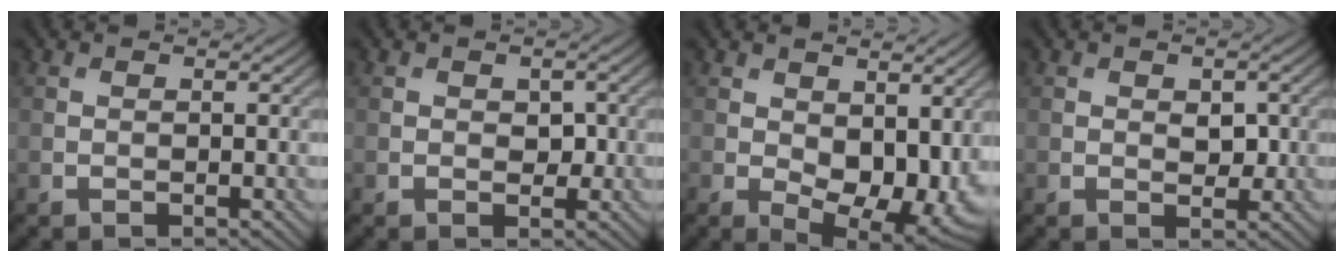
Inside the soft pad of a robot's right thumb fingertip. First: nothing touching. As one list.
[{"total": 1.8, "force": [0.1, 1.3, 1.3], "torque": [-0.021, -0.005, 0.002]}, {"total": 8.9, "force": [0.3, 5.7, 6.9], "torque": [-0.120, -0.030, 0.021]}, {"total": 2.3, "force": [0.2, 1.5, 1.8], "torque": [-0.027, -0.004, 0.003]}]